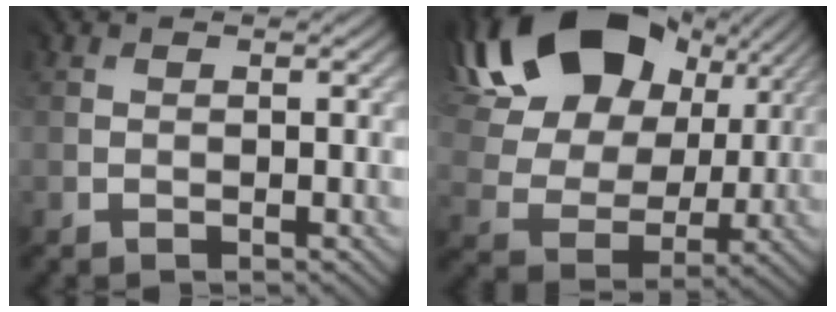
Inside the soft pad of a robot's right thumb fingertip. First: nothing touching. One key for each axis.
{"total": 17.5, "fx": 8.6, "fy": 11.2, "fz": 10.2, "tx": -0.227, "ty": 0.042, "tz": 0.150}